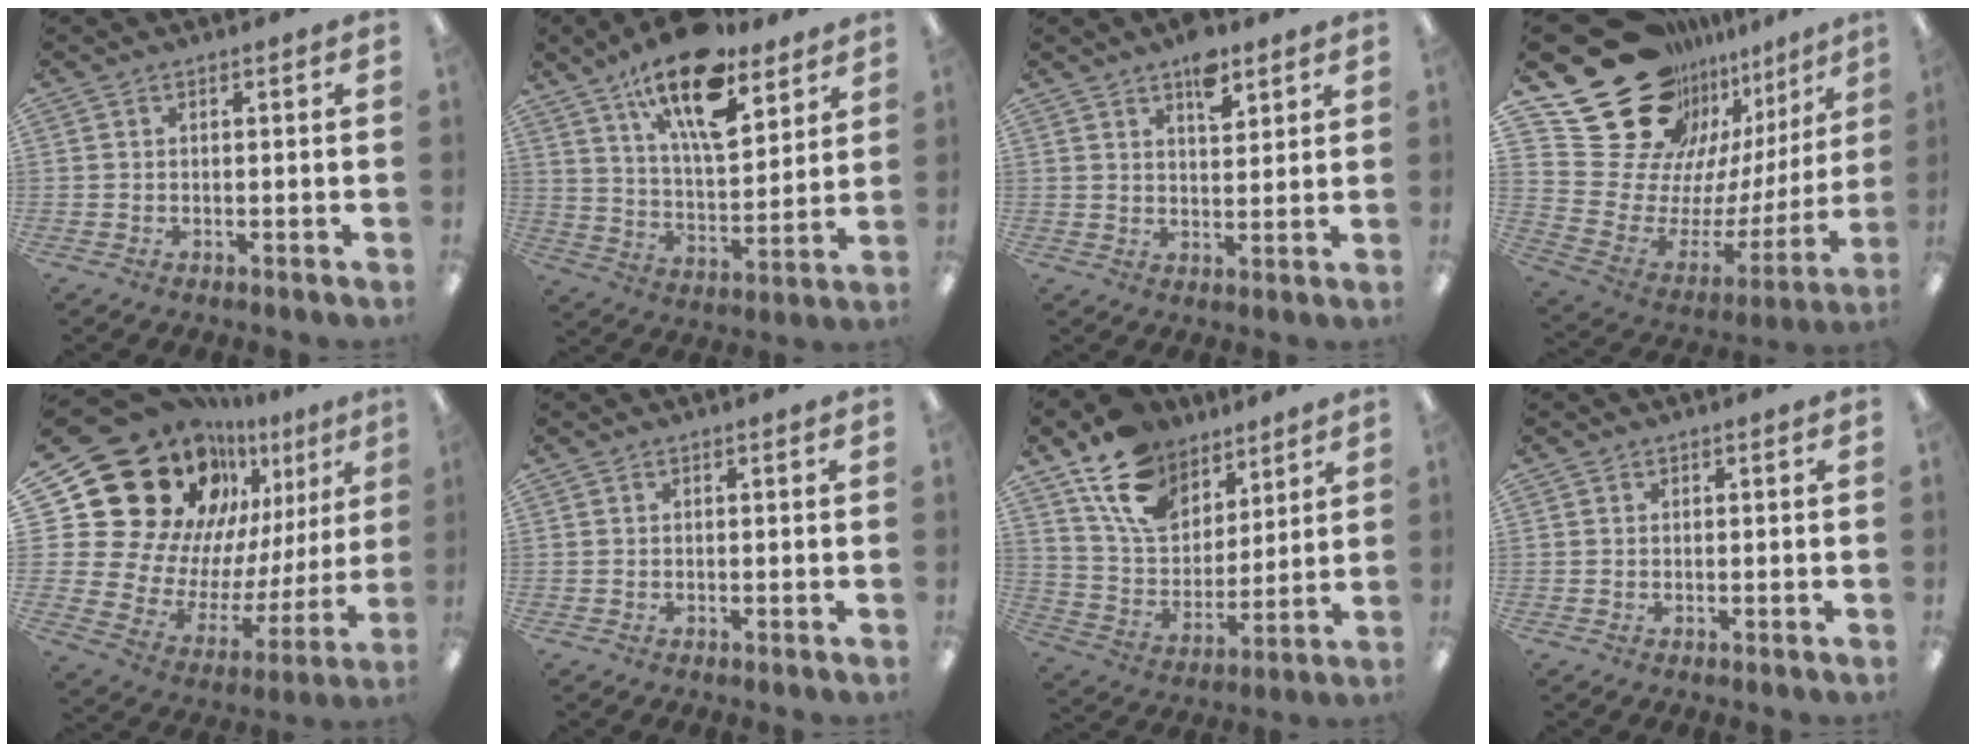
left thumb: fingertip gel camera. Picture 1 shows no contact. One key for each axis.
{"total": 19.3, "fx": 13.0, "fy": 7.4, "fz": 12.2, "tx": -0.198, "ty": -0.071, "tz": 0.218}
{"total": 7.2, "fx": 5.0, "fy": 3.4, "fz": 3.9, "tx": -0.043, "ty": -0.027, "tz": 0.081}
{"total": 27.4, "fx": 18.3, "fy": 16.8, "fz": 11.4, "tx": -0.167, "ty": -0.138, "tz": 0.377}
{"total": 25.6, "fx": 16.1, "fy": 17.2, "fz": 10.1, "tx": -0.171, "ty": -0.142, "tz": 0.337}
{"total": 0.0}
{"total": 16.2, "fx": 10.8, "fy": 10.2, "fz": 6.4, "tx": -0.124, "ty": -0.054, "tz": 0.206}
{"total": 0.0}